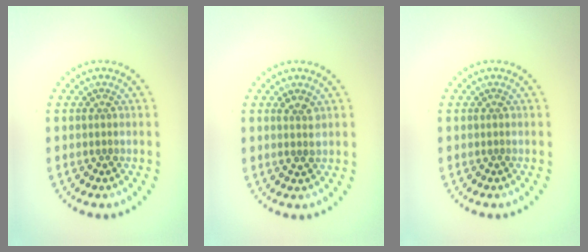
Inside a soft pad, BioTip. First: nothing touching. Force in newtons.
{"total": 1.4, "press": 1.4, "slide": 0.3}
{"total": 0.0}